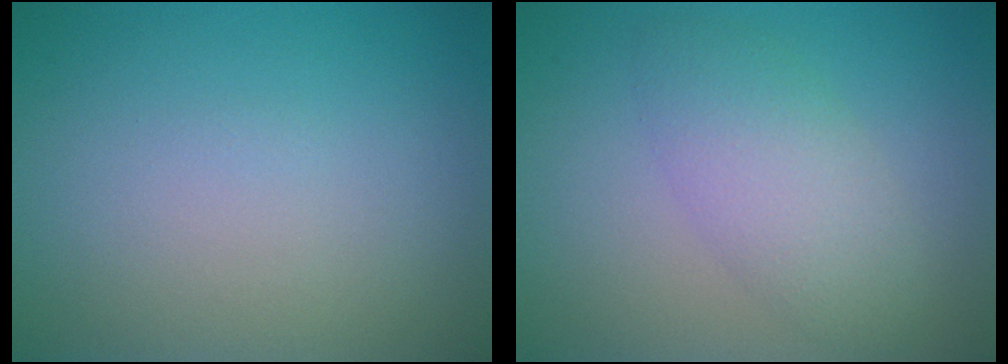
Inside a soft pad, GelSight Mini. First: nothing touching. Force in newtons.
{"total": 3.8, "press": 3.8, "slide": 0.0}